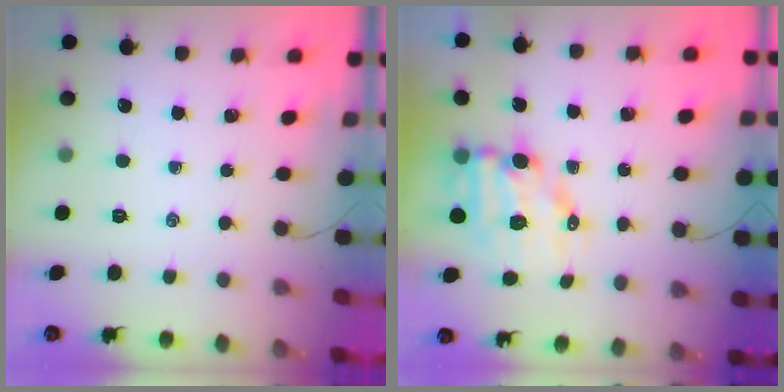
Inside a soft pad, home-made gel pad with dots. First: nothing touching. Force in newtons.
{"total": 9.7, "press": 9.4, "slide": 2.4}